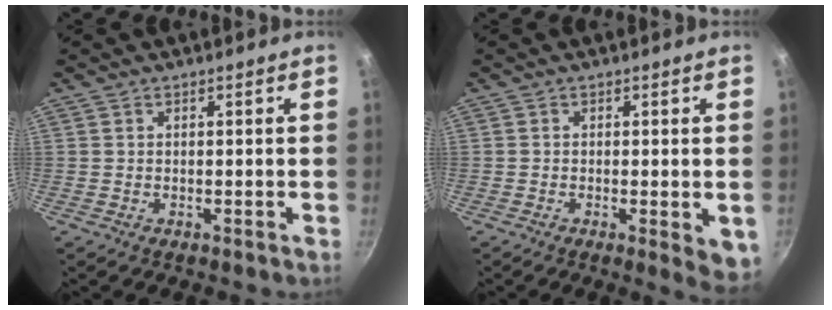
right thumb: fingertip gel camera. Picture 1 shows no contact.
{"total": 5.3, "force": [-1.2, 1.6, 4.9], "torque": [-0.057, -0.009, -0.015]}